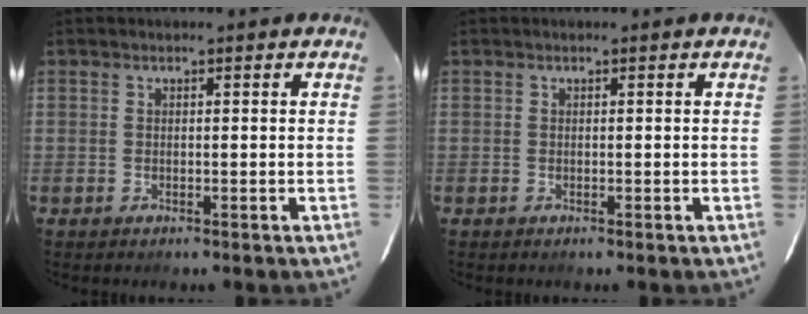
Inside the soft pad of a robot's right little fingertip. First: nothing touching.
{"total": 0.0}